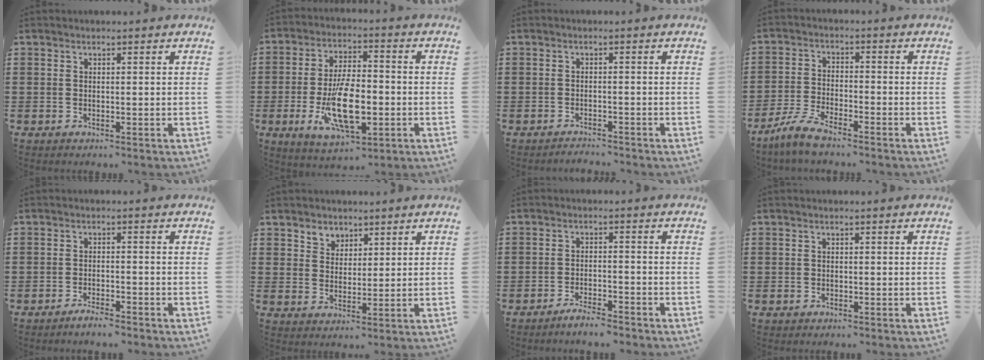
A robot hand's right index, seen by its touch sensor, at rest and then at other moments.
{"total": 11.8, "force": [-3.1, 5.0, 10.2], "torque": [-0.201, -0.011, -0.054]}
{"total": 1.7, "force": [-1.7, 0.0, 0.0], "torque": [-0.005, 0.002, -0.036]}
{"total": 5.2, "force": [-4.5, 0.6, 2.5], "torque": [-0.069, -0.006, -0.092]}
{"total": 2.1, "force": [-2.0, 0.0, 0.6], "torque": [-0.012, 0.003, -0.040]}
{"total": 3.6, "force": [2.6, 2.5, -0.1], "torque": [-0.014, 0.006, 0.048]}
{"total": 3.1, "force": [-3.0, 0.1, 0.8], "torque": [-0.015, 0.005, -0.061]}
{"total": 0.8, "force": [-0.7, 0.4, 0.0], "torque": [-0.002, 0.002, -0.016]}